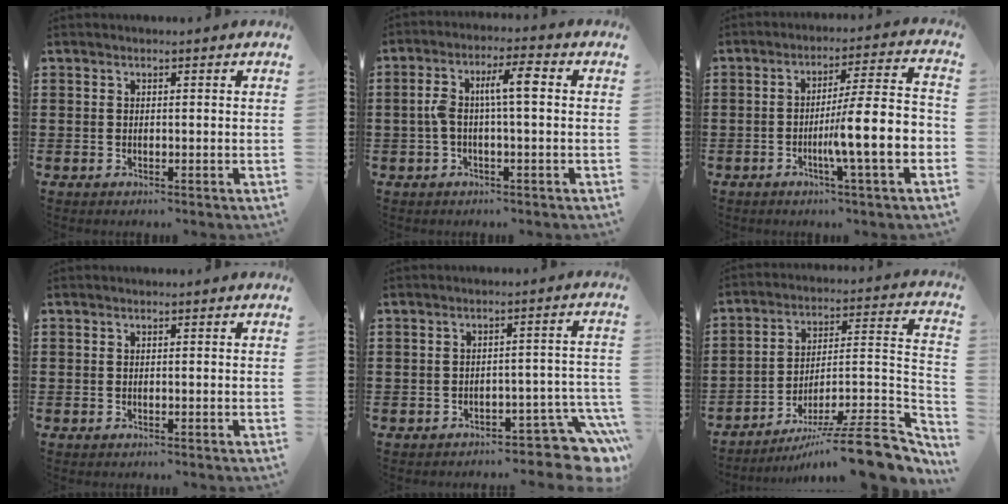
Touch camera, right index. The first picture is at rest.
{"total": 6.0, "force": [0.1, 1.4, 5.8], "torque": [-0.123, 0.004, -0.009]}
{"total": 10.0, "force": [-3.4, 0.3, 9.4], "torque": [-0.142, -0.018, -0.067]}
{"total": 0.0}
{"total": 6.3, "force": [-4.7, 2.2, 3.5], "torque": [-0.050, 0.009, -0.085]}
{"total": 10.7, "force": [-7.6, 1.1, 7.5], "torque": [-0.097, 0.009, -0.142]}